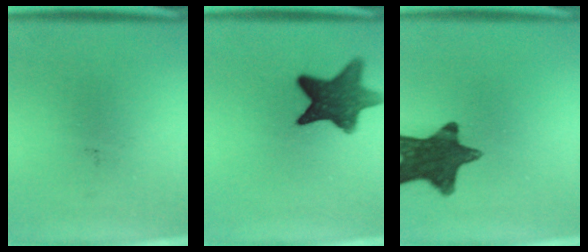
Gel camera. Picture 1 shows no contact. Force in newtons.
{"total": 11.5}
{"total": 14.0}